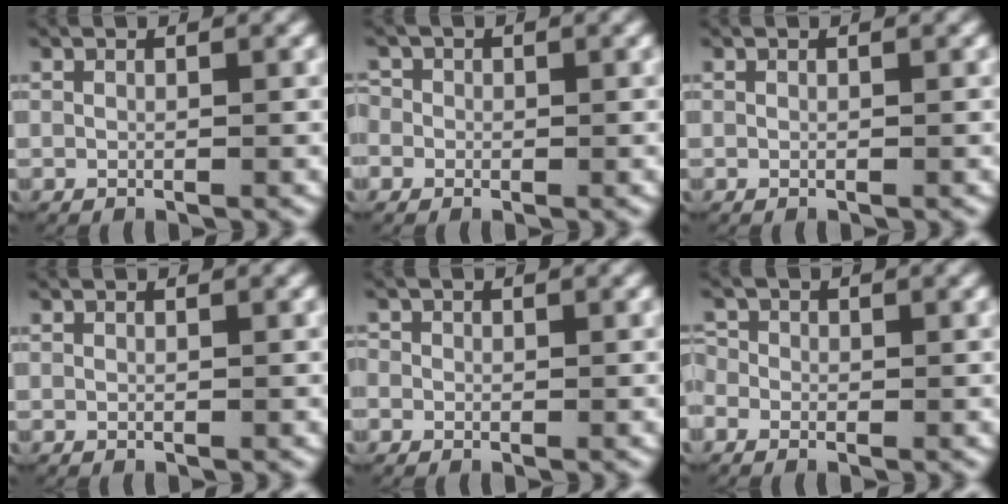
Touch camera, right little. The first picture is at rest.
{"total": 2.3, "force": [-0.2, 2.3, 0.4], "torque": [-0.007, 0.001, -0.011]}
{"total": 0.0}
{"total": 0.0}
{"total": 1.3, "force": [-0.2, 1.3, 0.1], "torque": [0.000, 0.001, -0.010]}
{"total": 2.3, "force": [-0.4, 2.2, 0.7], "torque": [-0.018, -0.003, -0.012]}